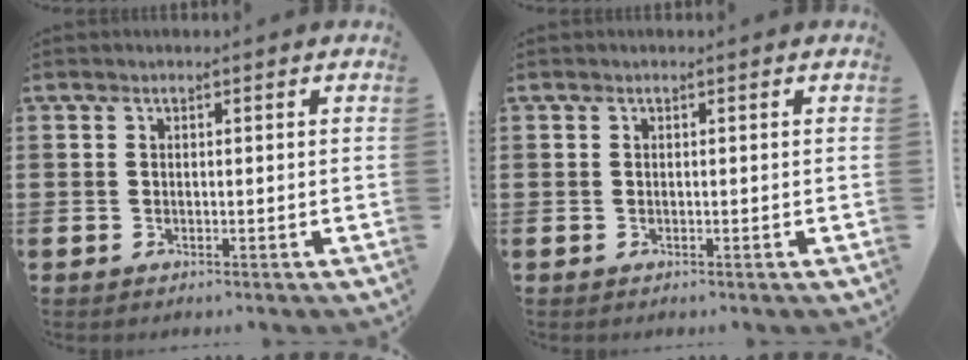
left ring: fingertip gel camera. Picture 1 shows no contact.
{"total": 0.0}